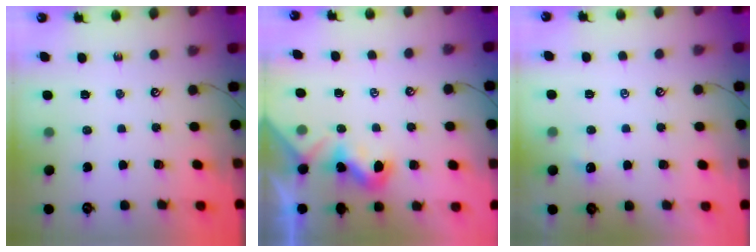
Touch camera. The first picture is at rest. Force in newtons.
{"total": 1.3, "press": 1.3, "slide": 0.3}
{"total": 3.0, "press": 2.9, "slide": 0.3}